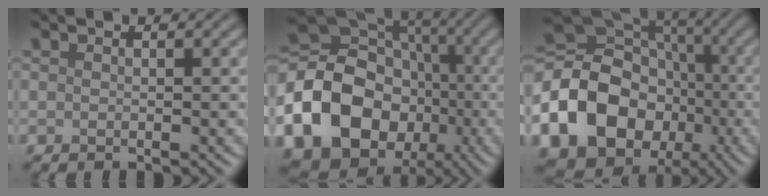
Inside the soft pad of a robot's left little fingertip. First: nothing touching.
{"total": 21.9, "force": [-6.7, 18.5, 9.7], "torque": [-0.200, -0.023, -0.141]}
{"total": 20.4, "force": [-6.5, 16.8, 9.6], "torque": [-0.197, -0.018, -0.135]}